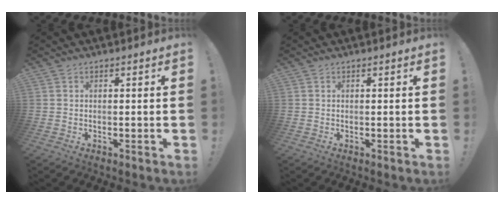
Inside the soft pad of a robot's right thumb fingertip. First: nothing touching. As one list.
[{"total": 0.0}]